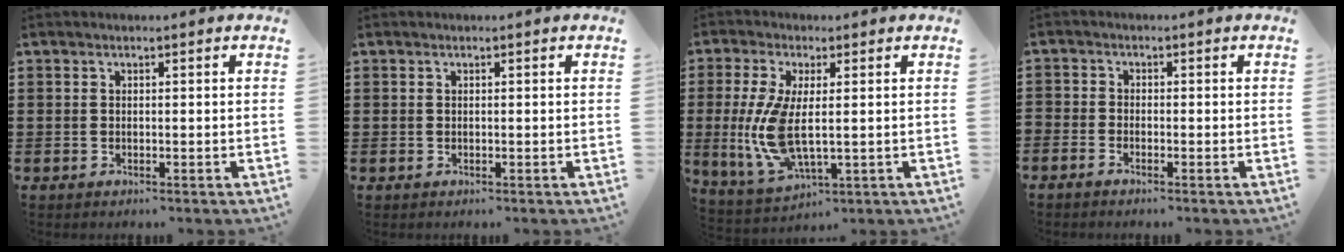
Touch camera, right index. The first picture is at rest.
{"total": 0.0}
{"total": 9.3, "force": [0.2, 4.0, 8.4], "torque": [-0.201, -0.019, 0.002]}
{"total": 1.2, "force": [-1.2, 0.2, 0.0], "torque": [-0.003, 0.001, -0.024]}